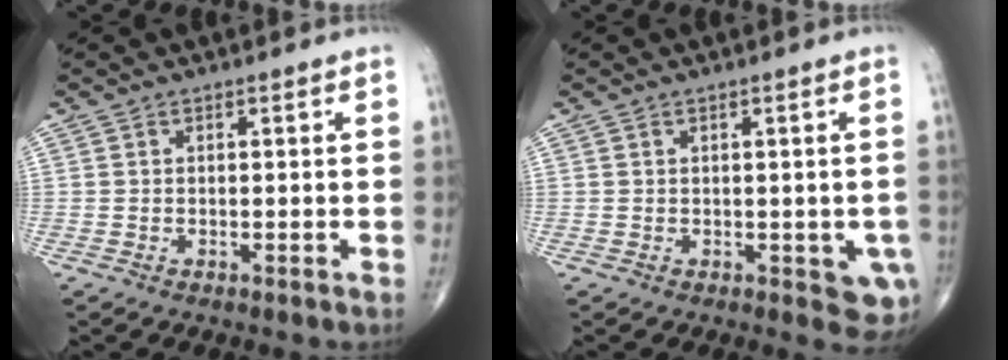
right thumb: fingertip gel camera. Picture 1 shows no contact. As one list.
[{"total": 4.5, "force": [-0.7, 2.4, 3.7], "torque": [-0.020, -0.005, -0.001]}]